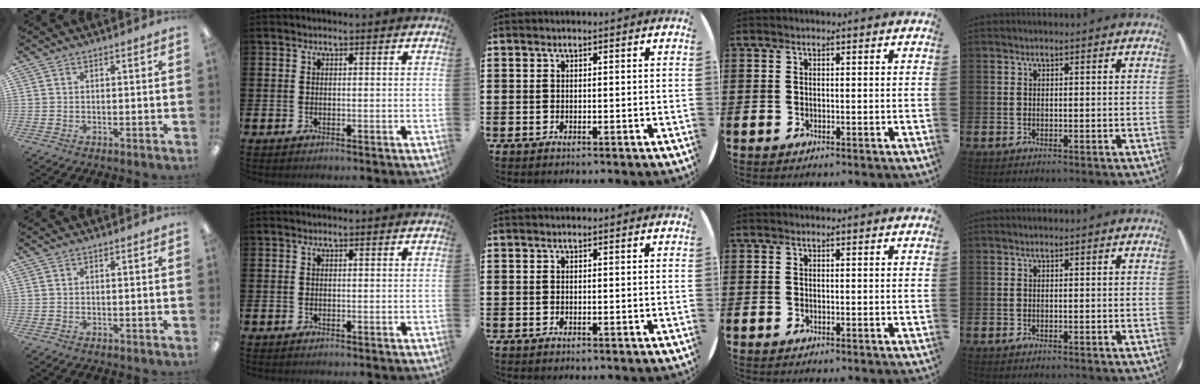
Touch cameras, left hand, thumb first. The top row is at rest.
{}